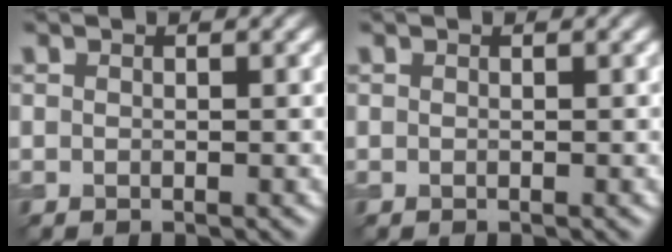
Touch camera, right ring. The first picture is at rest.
{"total": 0.0}